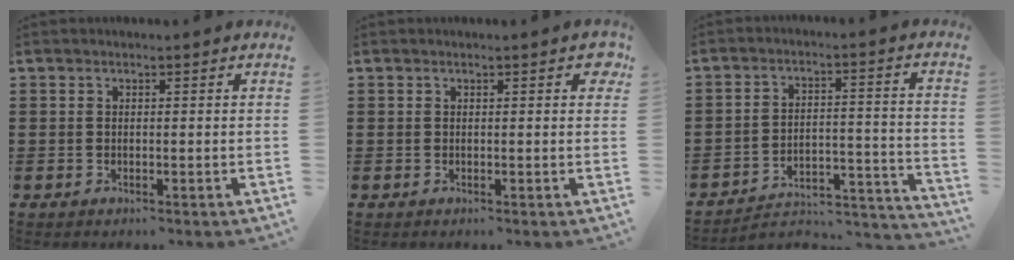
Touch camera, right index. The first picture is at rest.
{"total": 0.8, "force": [0.2, 0.5, 0.6], "torque": [-0.004, 0.004, 0.001]}
{"total": 3.6, "force": [-3.1, 1.4, 1.0], "torque": [-0.026, 0.000, -0.071]}